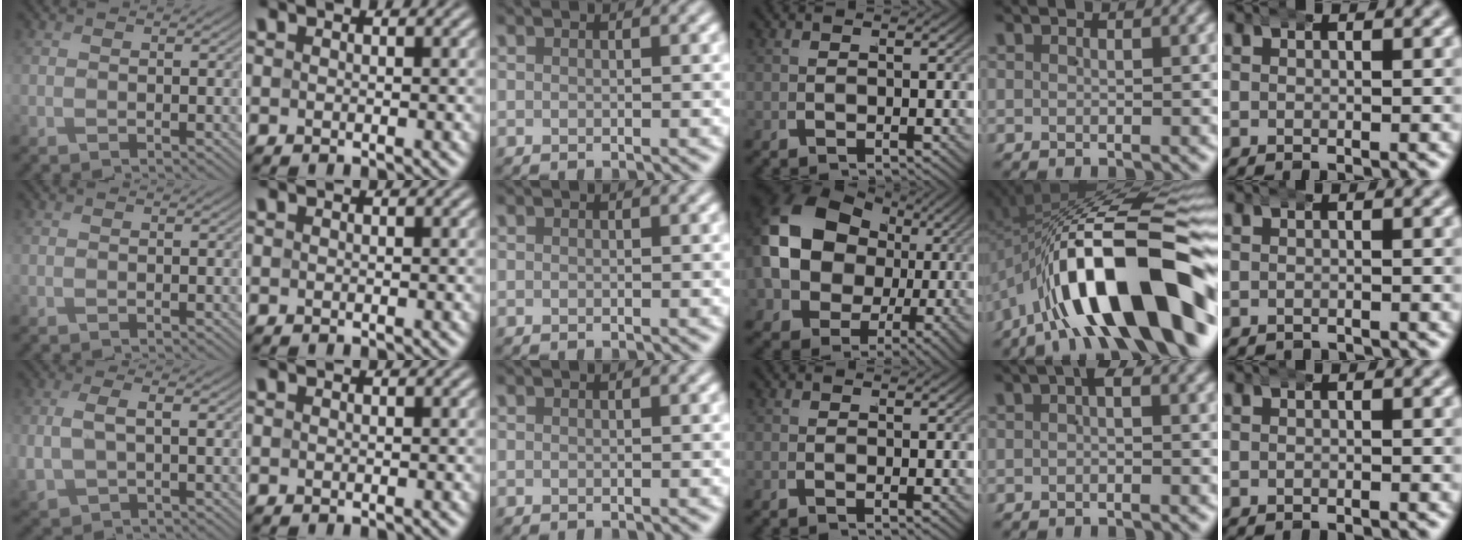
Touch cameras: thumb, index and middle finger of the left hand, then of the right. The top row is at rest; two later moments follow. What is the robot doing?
{"motion": "wrap", "object": "aluminum foil"}